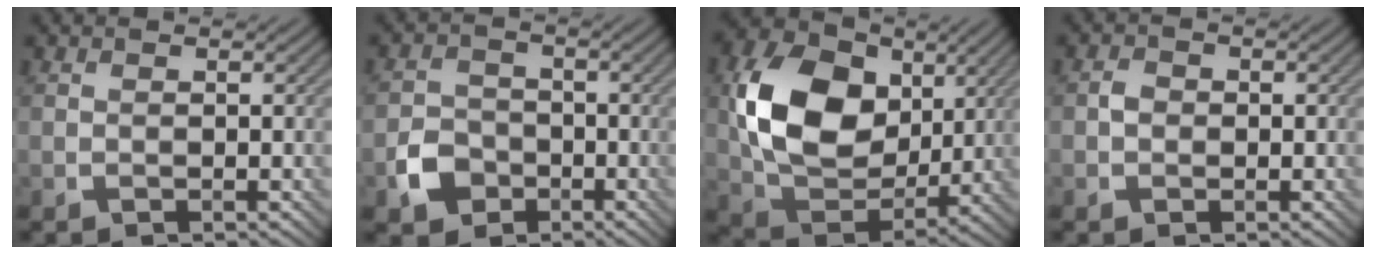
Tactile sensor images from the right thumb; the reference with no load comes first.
{"total": 4.6, "force": [-2.3, 3.6, 1.8], "torque": [-0.039, -0.004, -0.049]}
{"total": 13.9, "force": [2.8, 10.0, 9.2], "torque": [-0.192, 0.001, 0.056]}
{"total": 1.5, "force": [-0.2, 1.3, 0.7], "torque": [-0.015, -0.002, -0.011]}